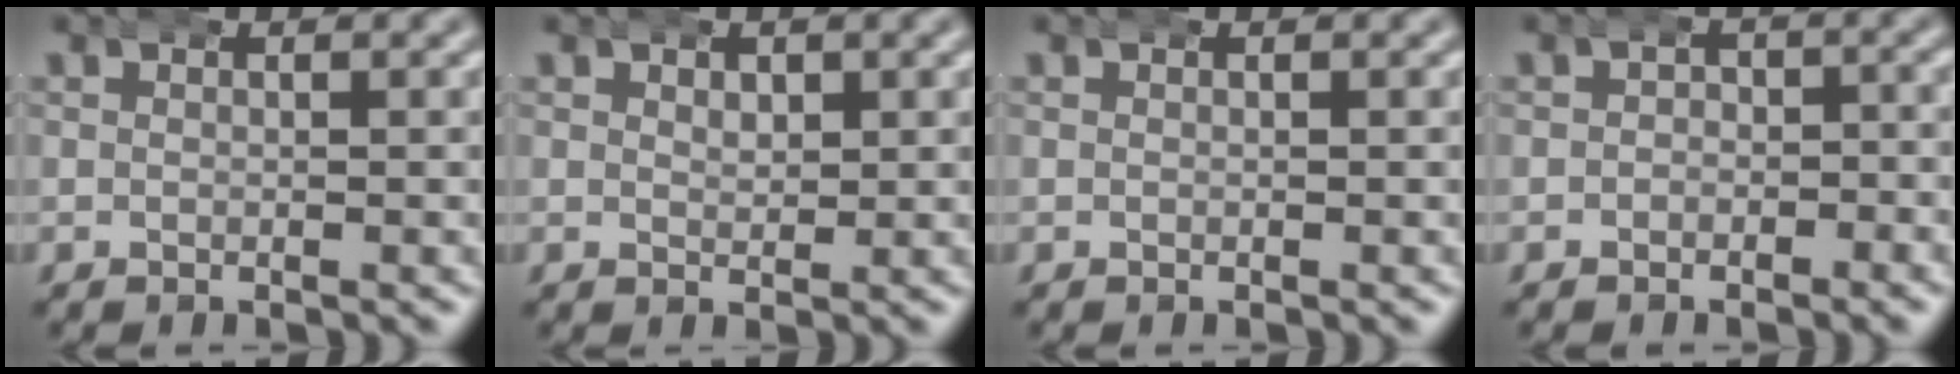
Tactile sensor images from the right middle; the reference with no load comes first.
{"total": 1.2, "force": [0.6, 0.8, 0.6], "torque": [-0.005, -0.004, 0.011]}
{"total": 0.0}
{"total": 1.6, "force": [-0.9, 1.3, 0.3], "torque": [0.007, 0.000, -0.023]}